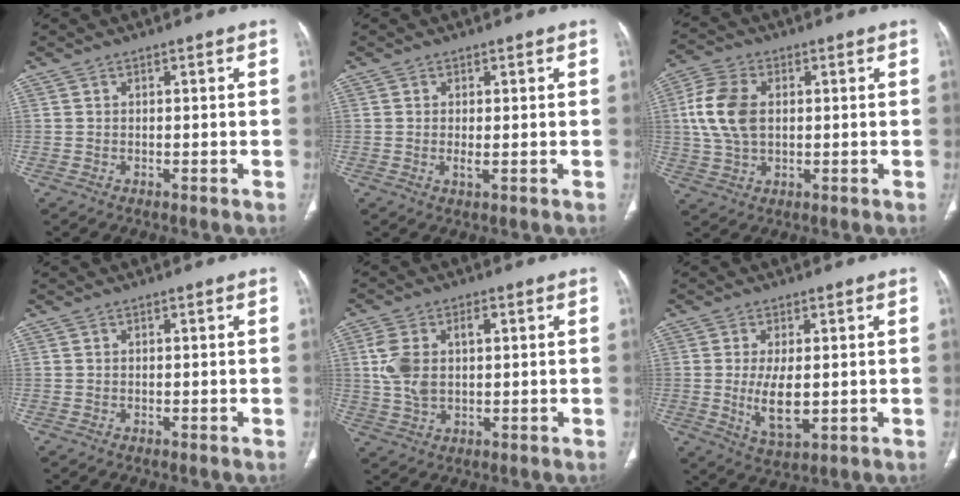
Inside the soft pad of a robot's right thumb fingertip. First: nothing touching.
{"total": 1.5, "force": [-0.1, 0.5, 1.4], "torque": [-0.032, -0.005, -0.001]}
{"total": 10.3, "force": [1.2, 6.7, 7.7], "torque": [-0.163, 0.009, 0.024]}
{"total": 0.0}
{"total": 8.5, "force": [1.5, 5.1, 6.7], "torque": [-0.147, 0.013, 0.033]}
{"total": 7.8, "force": [-0.3, 3.5, 6.9], "torque": [-0.124, -0.017, 0.003]}